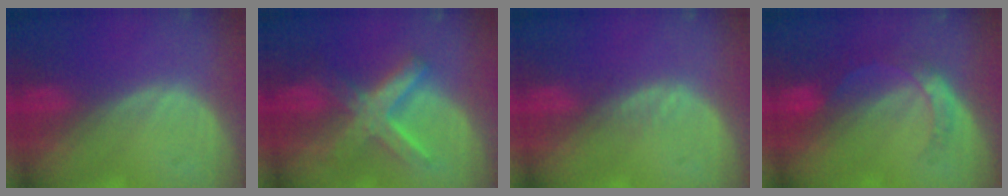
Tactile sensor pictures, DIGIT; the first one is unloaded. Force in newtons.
{"total": 8.2, "press": 8.2, "slide": 0.7}
{"total": 1.4, "press": 1.3, "slide": 0.2}
{"total": 5.4, "press": 4.8, "slide": 2.5}